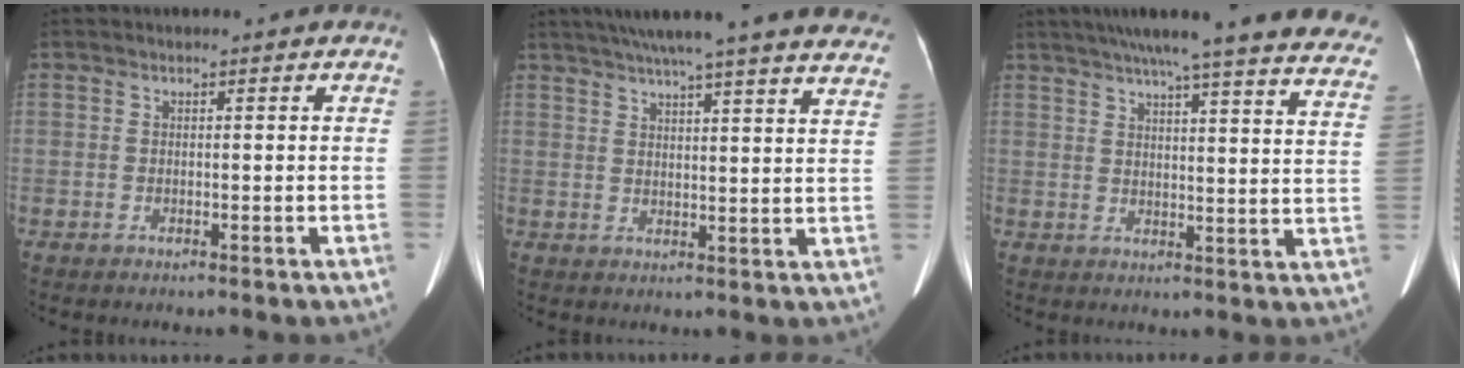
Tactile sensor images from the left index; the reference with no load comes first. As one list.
[{"total": 27.5, "force": [24.2, 1.7, 13.0], "torque": [-0.196, -0.019, 0.293]}, {"total": 29.5, "force": [26.0, 1.9, 13.8], "torque": [-0.167, -0.058, 0.300]}]